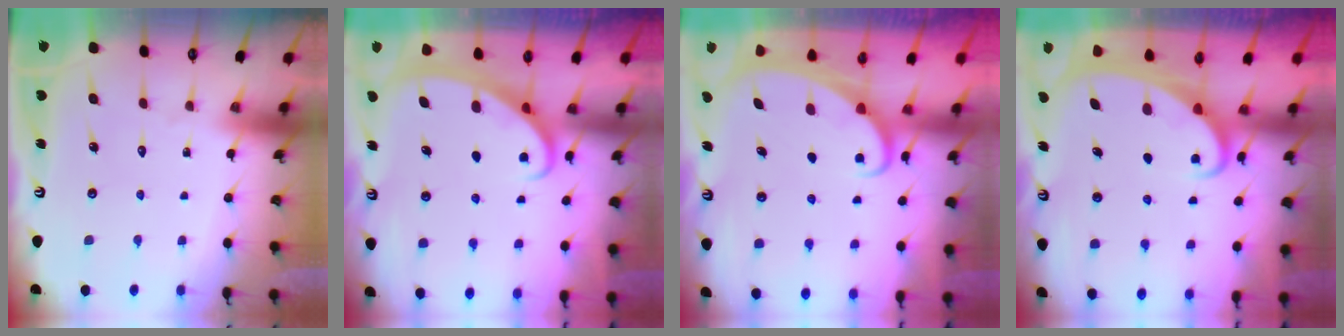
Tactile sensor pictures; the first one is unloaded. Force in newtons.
{"total": 2.5, "press": 2.5, "slide": 0.4}
{"total": 2.4, "press": 2.3, "slide": 0.3}
{"total": 2.6, "press": 2.6, "slide": 0.4}